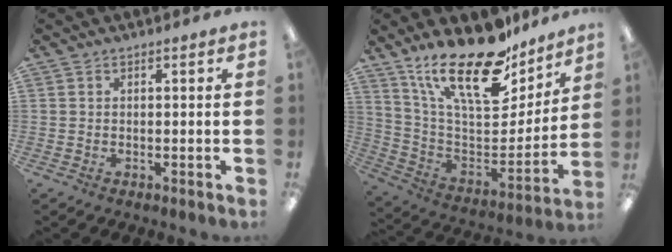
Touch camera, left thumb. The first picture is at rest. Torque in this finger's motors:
{"motor_torque": [0.63, 0.53, 1.44, -1.33, 0.50]}